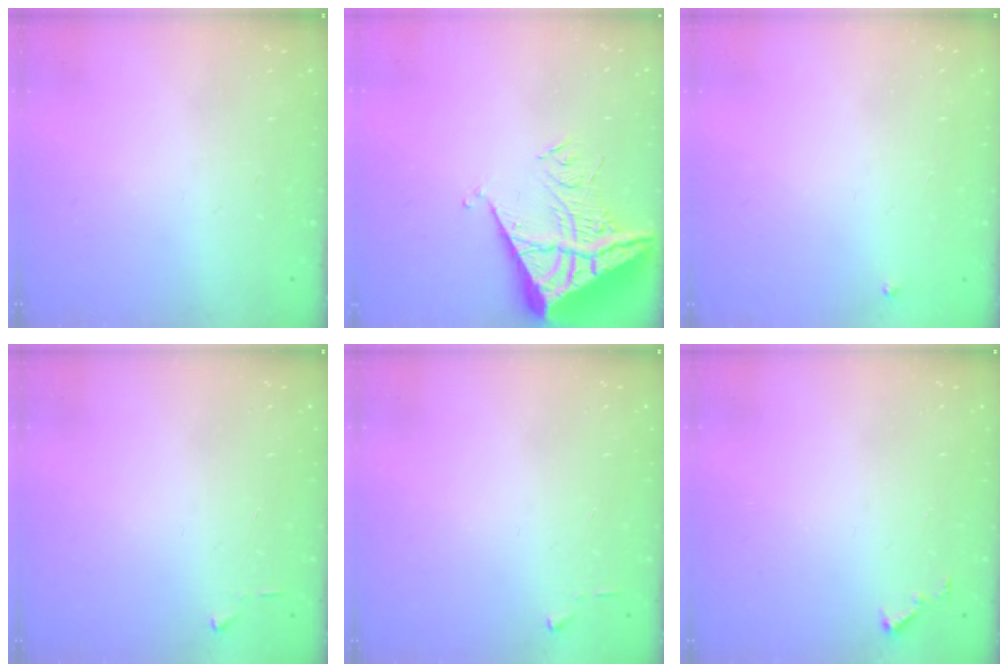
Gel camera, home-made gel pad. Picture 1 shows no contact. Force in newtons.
{"total": 8.8, "press": 8.7, "slide": 0.8}
{"total": 2.7, "press": 2.7, "slide": 0.3}
{"total": 3.0, "press": 2.9, "slide": 0.4}
{"total": 3.0, "press": 2.9, "slide": 0.4}
{"total": 3.3, "press": 3.3, "slide": 0.3}